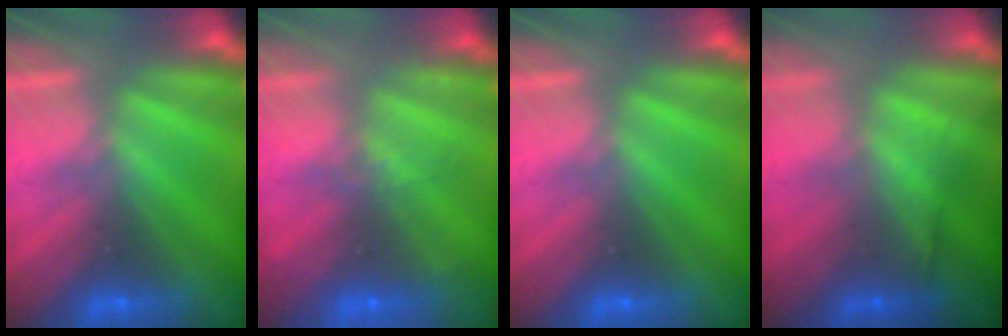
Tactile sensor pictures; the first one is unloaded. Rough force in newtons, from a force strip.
{"total": 2.2}
{"total": 0.0}
{"total": 1.3}